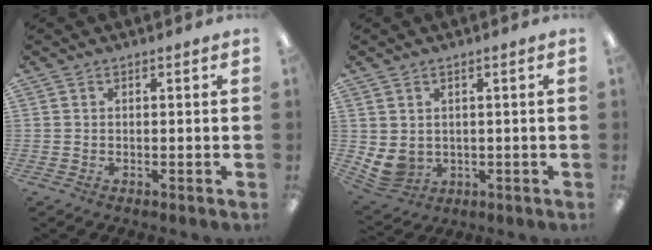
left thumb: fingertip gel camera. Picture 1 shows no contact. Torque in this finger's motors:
{"motor_torque": [0.01, 0.92, 0.38, -0.55, 0.02]}